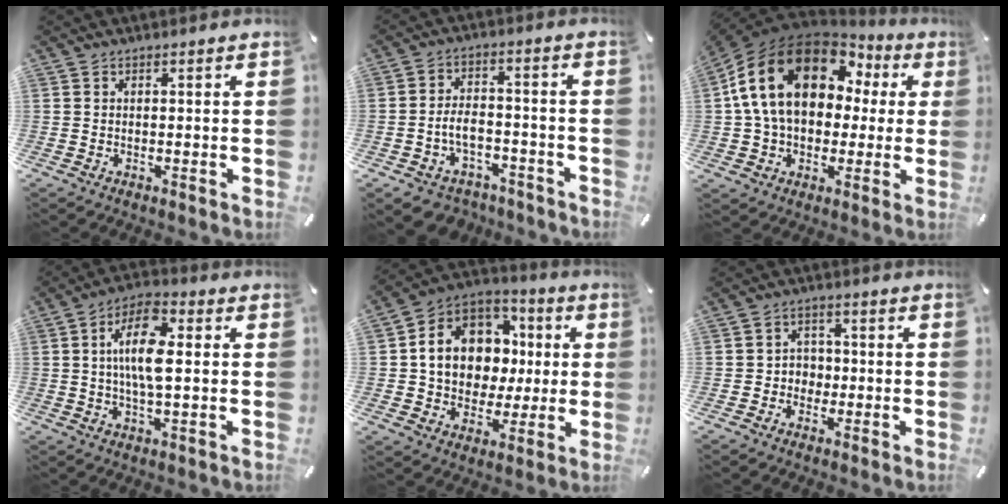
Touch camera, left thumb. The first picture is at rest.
{"total": 7.4, "force": [-3.2, 5.7, 3.5], "torque": [-0.072, 0.025, -0.056]}
{"total": 21.1, "force": [5.1, 15.2, 13.7], "torque": [-0.276, -0.001, 0.089]}
{"total": 11.5, "force": [1.3, 4.6, 10.4], "torque": [-0.208, -0.001, 0.018]}
{"total": 14.0, "force": [1.2, 12.2, 6.7], "torque": [-0.145, -0.012, 0.028]}
{"total": 4.1, "force": [-1.3, 3.8, 0.9], "torque": [-0.019, 0.016, -0.026]}